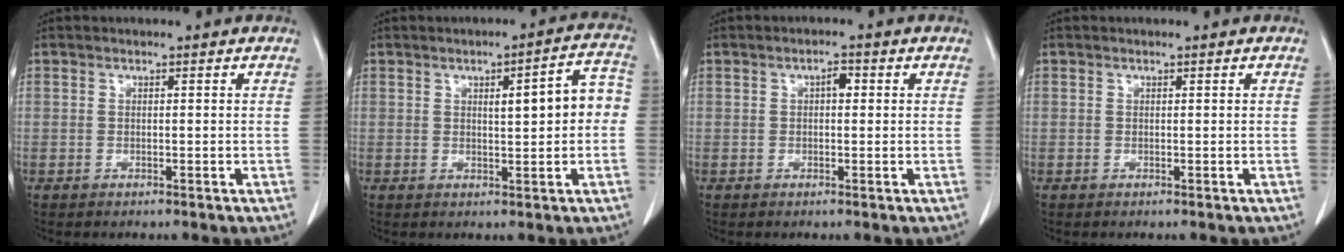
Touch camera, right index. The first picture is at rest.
{"total": 7.0, "force": [0.5, 1.5, 6.8], "torque": [-0.090, 0.025, 0.008]}
{"total": 1.7, "force": [0.3, 0.8, 1.5], "torque": [-0.020, 0.006, 0.003]}
{"total": 0.0}